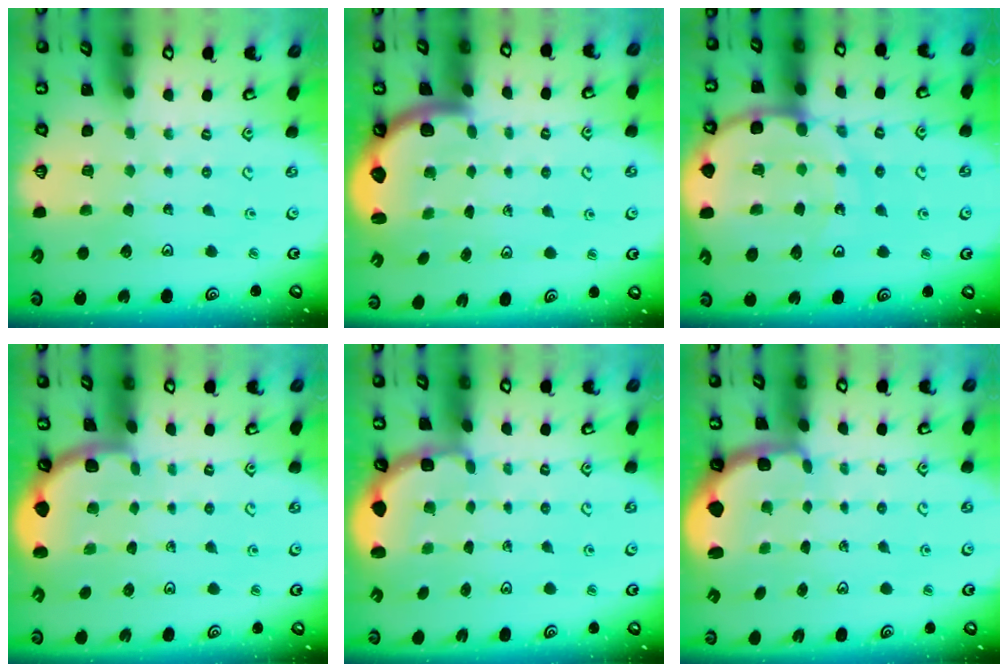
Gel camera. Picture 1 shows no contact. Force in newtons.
{"total": 2.8, "press": 2.8, "slide": 0.5}
{"total": 16.2, "press": 16.1, "slide": 2.0}
{"total": 1.9, "press": 1.9, "slide": 0.0}
{"total": 2.9, "press": 2.5, "slide": 1.4}
{"total": 1.7, "press": 1.3, "slide": 1.0}